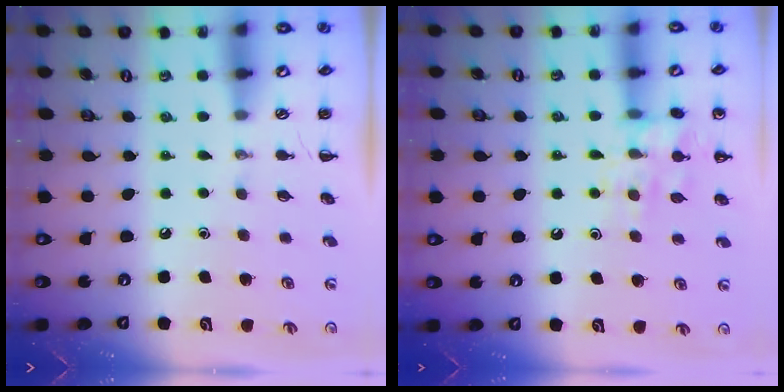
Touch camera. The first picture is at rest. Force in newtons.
{"total": 12.6, "press": 12.5, "slide": 1.8}